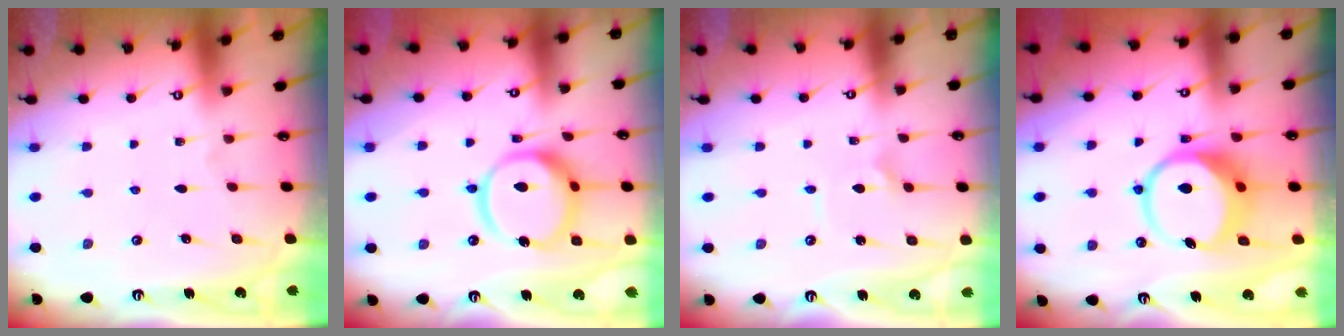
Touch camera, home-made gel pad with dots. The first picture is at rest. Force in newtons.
{"total": 15.4, "press": 15.3, "slide": 1.7}
{"total": 1.6, "press": 1.6, "slide": 0.1}
{"total": 9.9, "press": 9.8, "slide": 1.2}